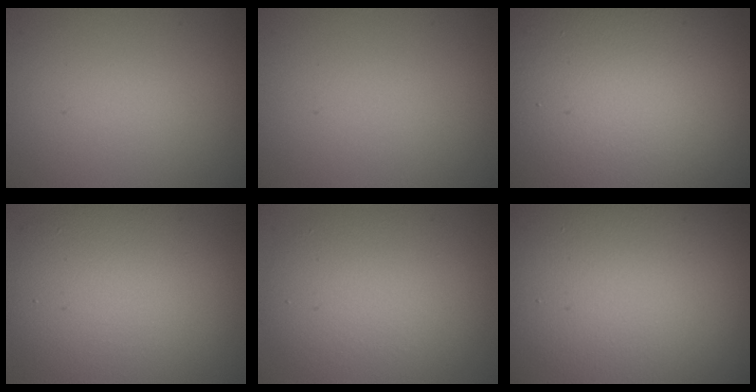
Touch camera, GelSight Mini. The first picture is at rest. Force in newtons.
{"total": 0.0}
{"total": 20.3, "press": 20.3, "slide": 1.1}
{"total": 10.1, "press": 10.1, "slide": 0.7}
{"total": 7.6, "press": 7.6, "slide": 0.4}
{"total": 23.2, "press": 23.2, "slide": 1.1}